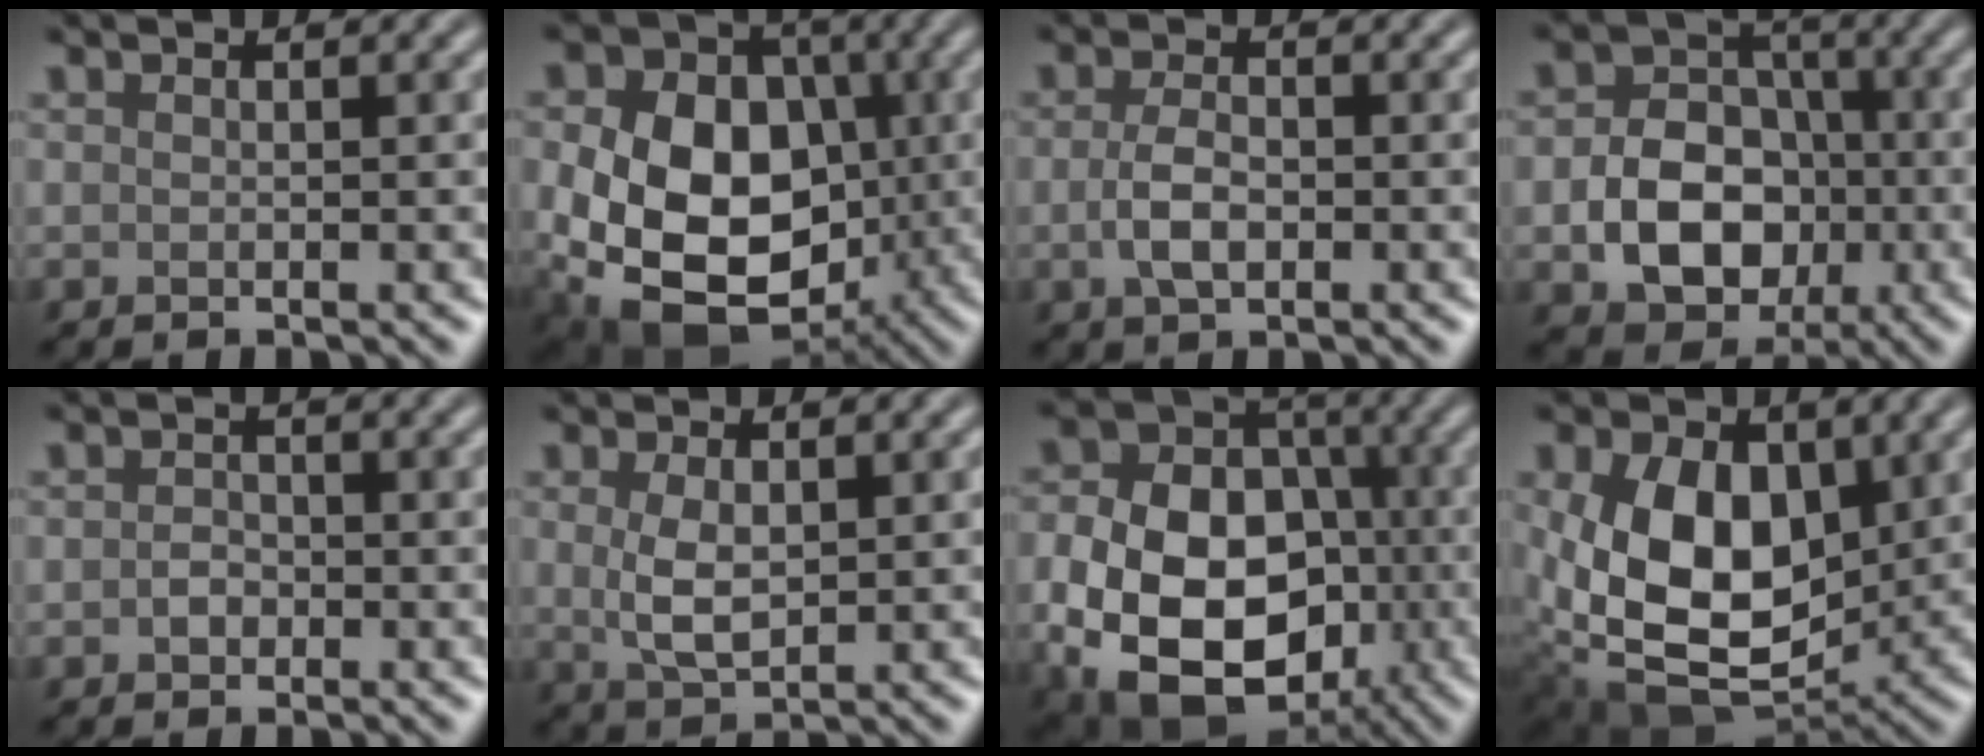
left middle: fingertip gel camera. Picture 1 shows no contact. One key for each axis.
{"total": 17.2, "fx": -2.1, "fy": 13.2, "fz": 10.9, "tx": -0.183, "ty": -0.009, "tz": -0.059}
{"total": 2.7, "fx": -0.5, "fy": 1.4, "fz": 2.2, "tx": -0.049, "ty": -0.001, "tz": -0.010}
{"total": 7.3, "fx": -1.9, "fy": 5.7, "fz": 4.2, "tx": -0.066, "ty": -0.003, "tz": -0.031}
{"total": 1.1, "fx": -0.4, "fy": 0.8, "fz": 0.5, "tx": -0.010, "ty": 0.000, "tz": -0.010}
{"total": 3.1, "fx": 0.5, "fy": 1.6, "fz": 2.6, "tx": -0.062, "ty": -0.002, "tz": 0.014}
{"total": 14.5, "fx": -3.8, "fy": 10.4, "fz": 9.3, "tx": -0.182, "ty": -0.038, "tz": -0.058}
{"total": 11.0, "fx": 1.1, "fy": 7.3, "fz": 8.1, "tx": -0.161, "ty": -0.016, "tz": 0.023}